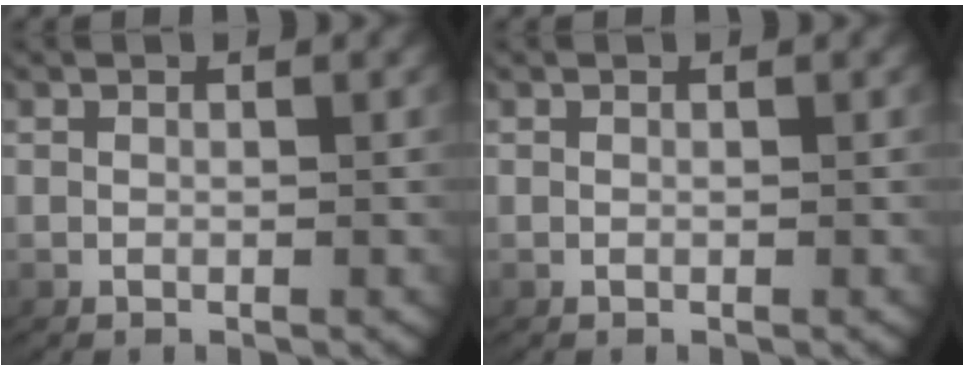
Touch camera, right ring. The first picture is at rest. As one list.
[{"total": 0.0}]